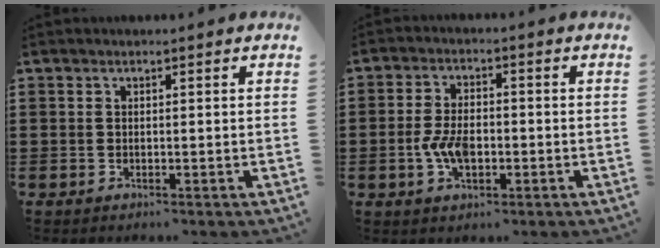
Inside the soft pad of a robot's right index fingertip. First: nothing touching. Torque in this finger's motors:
{"motor_torque": [1.99, 0.15, 0.53, 0.13]}